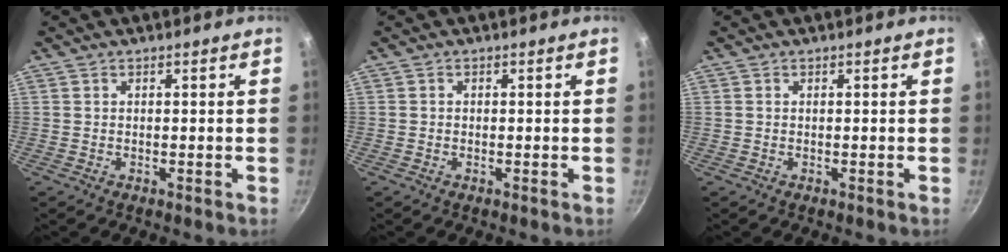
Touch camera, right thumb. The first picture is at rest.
{"total": 0.0}
{"total": 0.0}